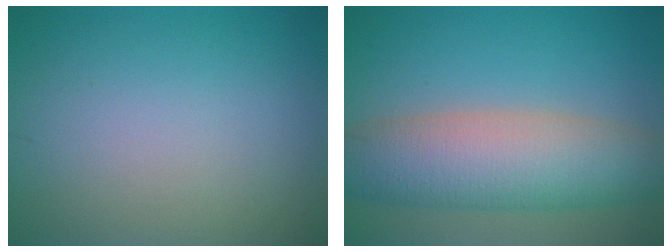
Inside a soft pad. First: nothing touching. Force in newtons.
{"total": 8.8, "press": 8.7, "slide": 0.7}